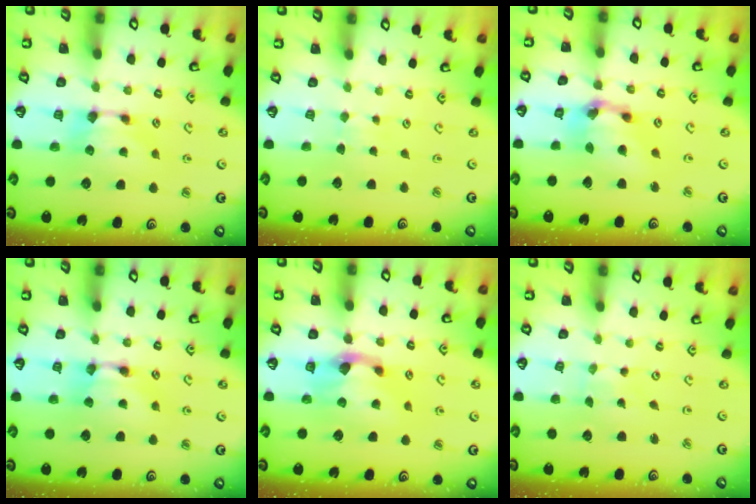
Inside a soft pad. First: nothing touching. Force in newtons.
{"total": 4.6, "press": 4.5, "slide": 0.2}
{"total": 6.5, "press": 6.1, "slide": 2.1}
{"total": 2.0, "press": 2.0, "slide": 0.1}
{"total": 2.6, "press": 2.0, "slide": 1.7}
{"total": 5.4, "press": 5.4, "slide": 0.2}